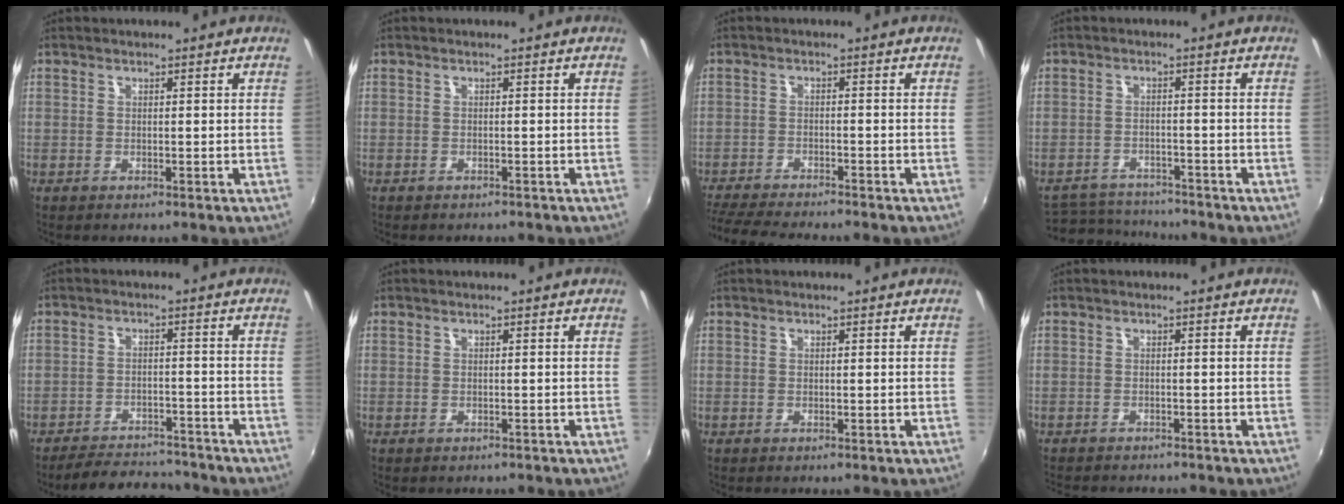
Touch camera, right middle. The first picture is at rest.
{"total": 1.4, "force": [-1.3, 0.4, 0.4], "torque": [-0.012, -0.005, -0.015]}
{"total": 10.4, "force": [-9.5, 0.9, 4.2], "torque": [-0.109, -0.021, -0.158]}
{"total": 8.9, "force": [-8.4, 2.1, 1.8], "torque": [-0.055, 0.005, -0.133]}
{"total": 11.1, "force": [-10.1, 3.4, 3.4], "torque": [-0.086, 0.010, -0.137]}
{"total": 0.5, "force": [-0.5, 0.2, 0.2], "torque": [-0.004, 0.000, -0.004]}
{"total": 0.0}
{"total": 4.8, "force": [-4.4, 1.0, 1.5], "torque": [-0.039, -0.015, -0.066]}